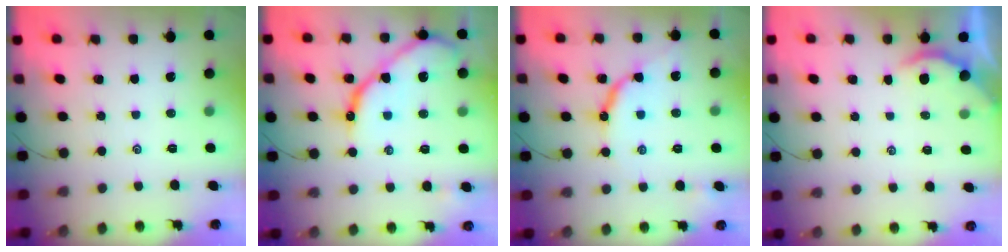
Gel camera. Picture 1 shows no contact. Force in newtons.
{"total": 12.2, "press": 12.1, "slide": 1.4}
{"total": 8.7, "press": 8.7, "slide": 0.4}
{"total": 1.8, "press": 1.7, "slide": 0.3}